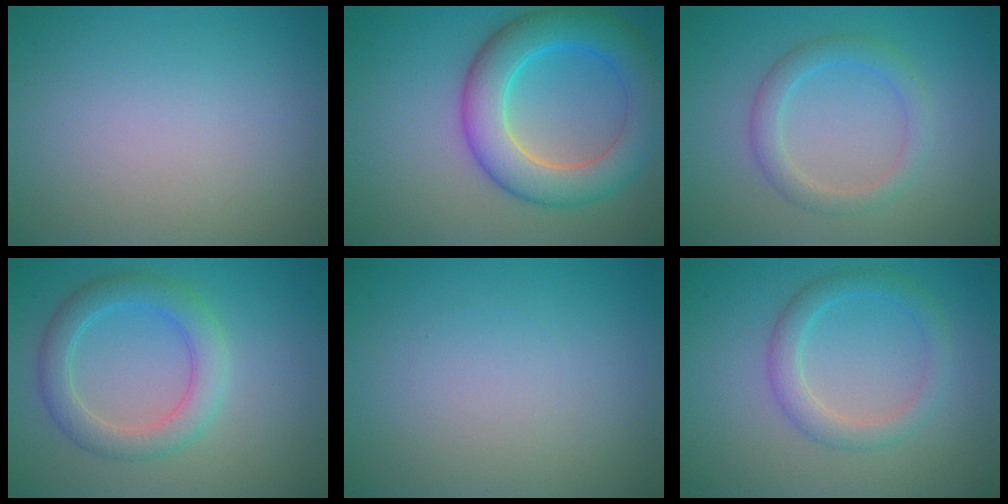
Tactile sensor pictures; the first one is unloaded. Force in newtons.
{"total": 7.4, "press": 7.4, "slide": 0.3}
{"total": 2.5, "press": 2.5, "slide": 0.2}
{"total": 3.9, "press": 3.9, "slide": 0.1}
{"total": 0.0}
{"total": 2.7, "press": 2.7, "slide": 0.1}